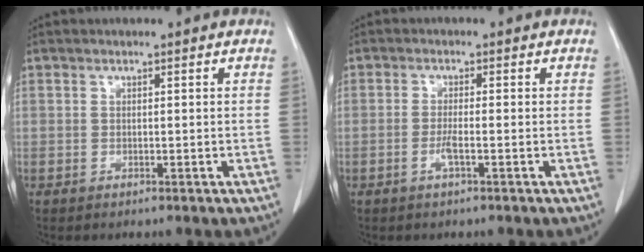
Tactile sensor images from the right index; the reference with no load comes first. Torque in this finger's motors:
{"motor_torque": [0.22, 0.08, 0.15, 0.04]}